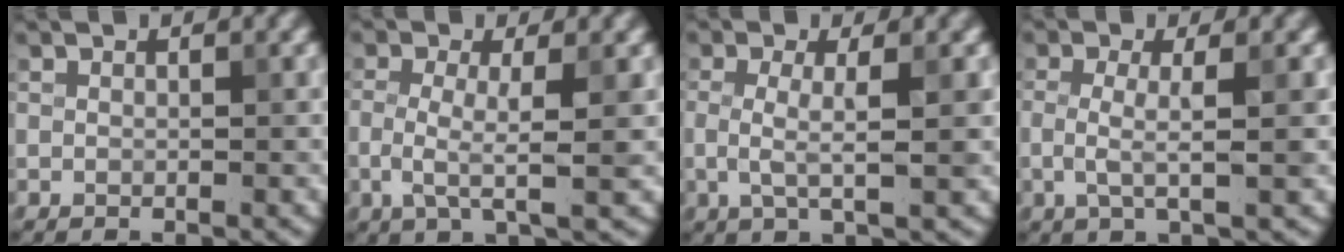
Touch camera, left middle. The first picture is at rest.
{"total": 3.6, "force": [-0.6, 0.8, 3.5], "torque": [-0.076, -0.008, -0.013]}
{"total": 3.0, "force": [-0.2, 0.5, 3.0], "torque": [-0.066, -0.003, -0.003]}
{"total": 2.9, "force": [-0.3, 0.5, 2.9], "torque": [-0.063, -0.004, -0.006]}